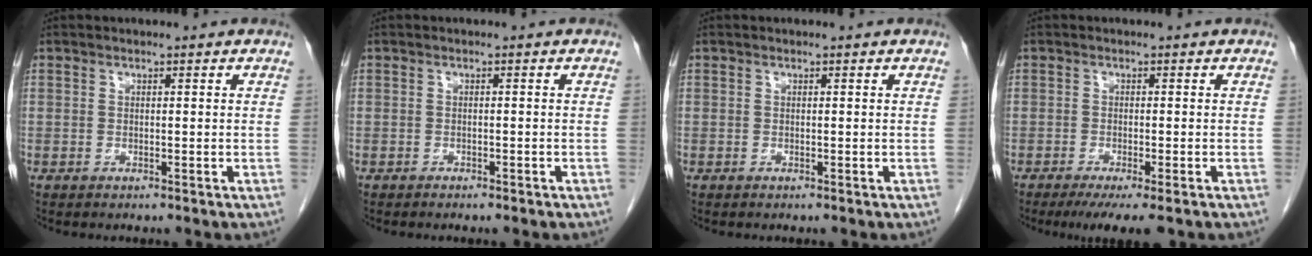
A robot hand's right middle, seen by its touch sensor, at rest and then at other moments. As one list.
[{"total": 1.4, "force": [-1.1, 0.4, 0.8], "torque": [-0.015, -0.002, -0.010]}, {"total": 0.0}, {"total": 5.4, "force": [-3.7, 0.6, 3.9], "torque": [-0.055, -0.016, -0.055]}]